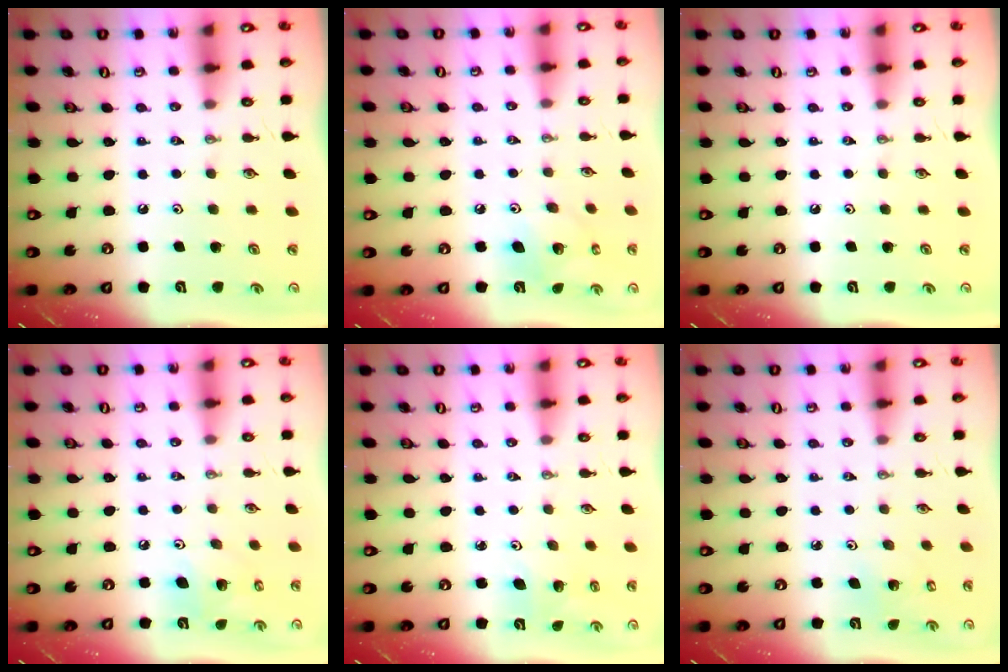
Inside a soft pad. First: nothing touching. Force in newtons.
{"total": 8.0, "press": 8.0, "slide": 0.4}
{"total": 0.0}
{"total": 8.6, "press": 8.4, "slide": 1.7}
{"total": 4.3, "press": 3.9, "slide": 2.0}
{"total": 3.0, "press": 3.0, "slide": 0.1}